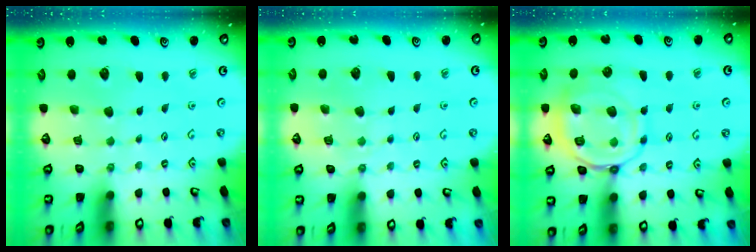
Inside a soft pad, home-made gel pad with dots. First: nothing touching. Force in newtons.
{"total": 2.8, "press": 2.8, "slide": 0.3}
{"total": 13.9, "press": 13.8, "slide": 1.5}